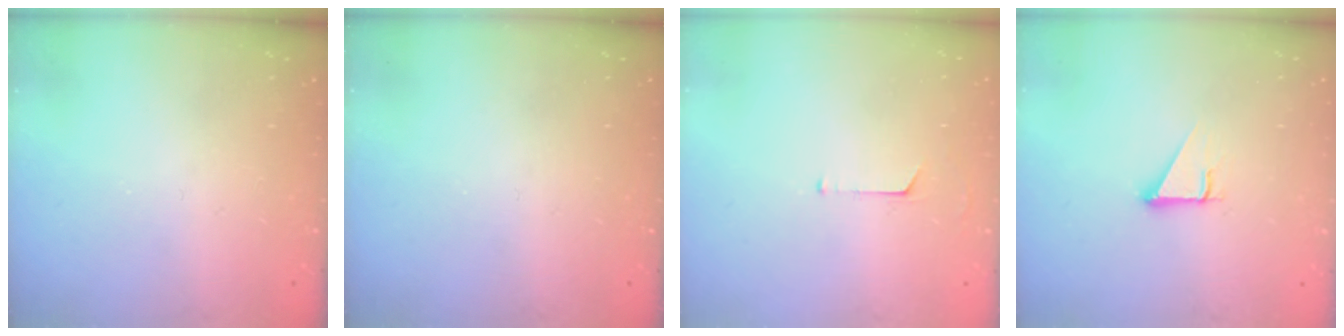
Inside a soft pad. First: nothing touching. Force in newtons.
{"total": 0.0}
{"total": 3.8, "press": 3.8, "slide": 0.3}
{"total": 3.0, "press": 3.0, "slide": 0.1}